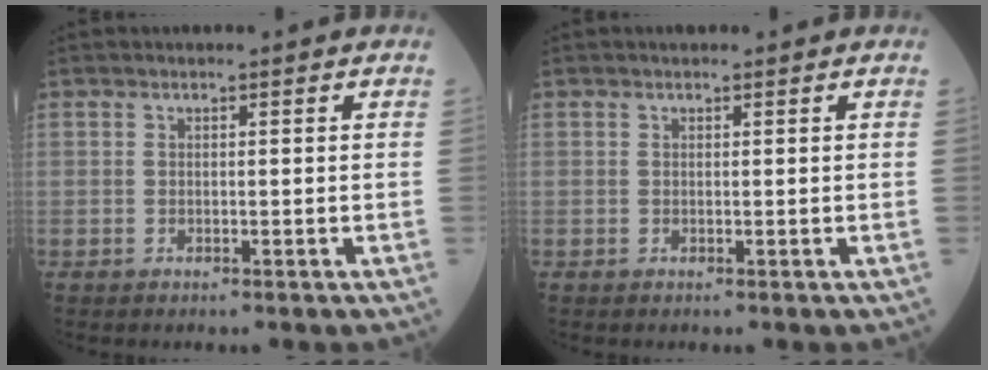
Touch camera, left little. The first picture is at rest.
{"total": 0.6, "force": [0.4, 0.3, 0.2], "torque": [-0.011, 0.006, 0.006]}